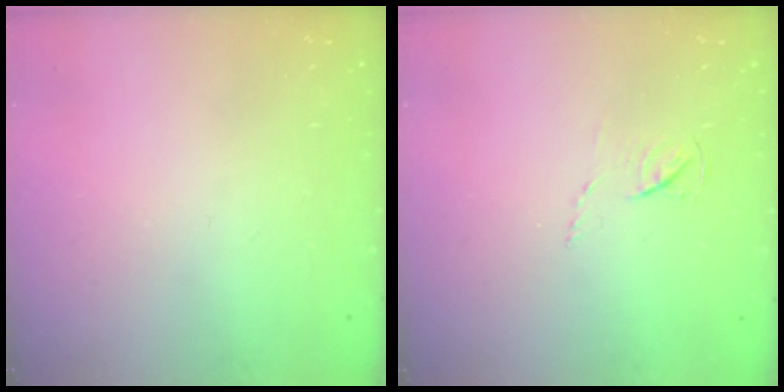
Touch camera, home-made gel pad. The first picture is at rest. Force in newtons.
{"total": 3.8, "press": 3.8, "slide": 0.5}